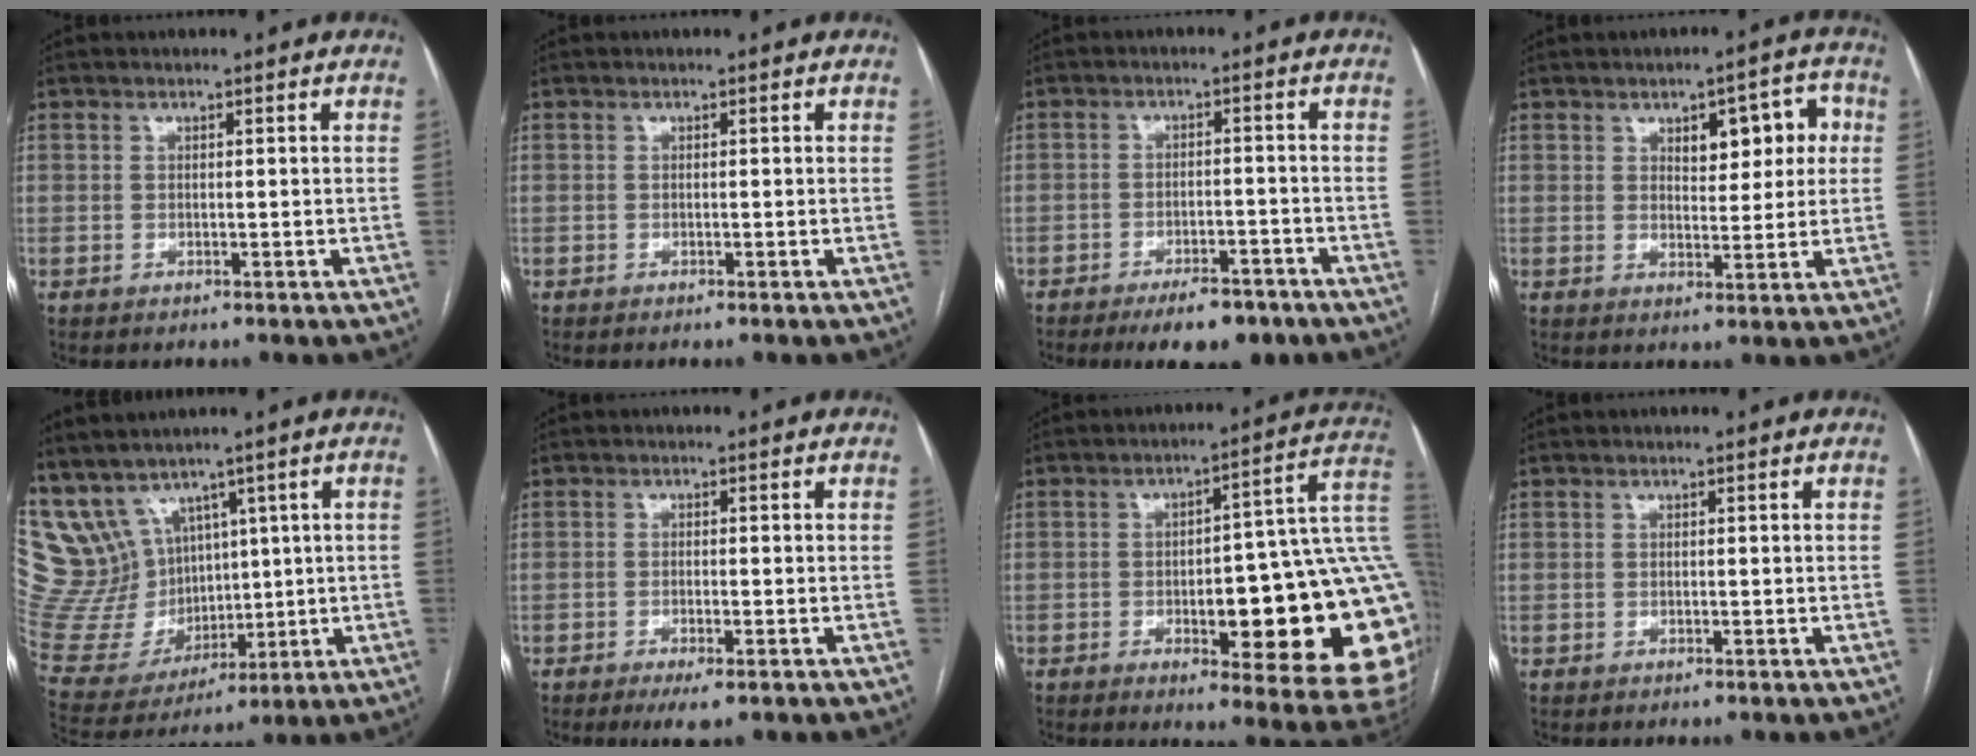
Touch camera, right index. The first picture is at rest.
{"total": 0.0}
{"total": 7.5, "force": [-5.5, 2.8, 4.2], "torque": [-0.057, 0.000, -0.081]}
{"total": 7.3, "force": [2.2, 3.3, 6.1], "torque": [-0.069, 0.023, 0.033]}
{"total": 14.6, "force": [8.3, 11.0, 4.9], "torque": [-0.141, 0.057, 0.207]}
{"total": 3.4, "force": [-2.0, 0.5, 2.7], "torque": [-0.044, -0.007, -0.030]}
{"total": 25.7, "force": [-3.2, 5.7, 24.8], "torque": [-0.224, 0.029, -0.025]}
{"total": 0.0}